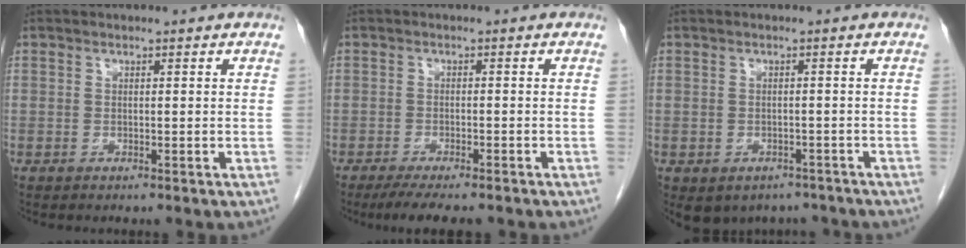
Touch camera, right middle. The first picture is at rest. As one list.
[{"total": 7.3, "force": [-5.9, 1.3, 4.1], "torque": [-0.057, -0.013, -0.089]}, {"total": 6.7, "force": [-5.0, 4.2, 1.3], "torque": [-0.013, 0.008, -0.058]}]